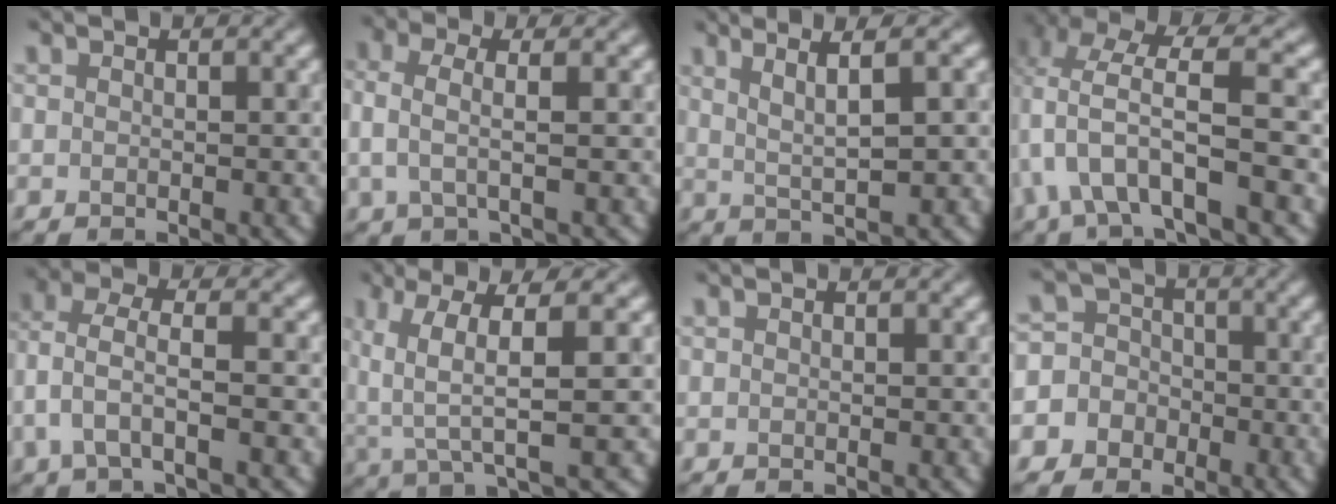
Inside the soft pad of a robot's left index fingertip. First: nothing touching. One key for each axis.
{"total": 2.6, "fx": 0.1, "fy": 1.0, "fz": 2.4, "tx": -0.056, "ty": 0.008, "tz": 0.002}
{"total": 3.8, "fx": 1.5, "fy": 0.6, "fz": 3.5, "tx": -0.060, "ty": 0.003, "tz": 0.033}
{"total": 6.6, "fx": -0.4, "fy": 2.0, "fz": 6.3, "tx": -0.124, "ty": 0.012, "tz": -0.012}
{"total": 3.4, "fx": -0.2, "fy": 1.5, "fz": 3.0, "tx": -0.075, "ty": 0.012, "tz": -0.007}
{"total": 5.6, "fx": 1.1, "fy": 1.3, "fz": 5.3, "tx": -0.112, "ty": -0.002, "tz": 0.023}
{"total": 0.0}
{"total": 7.2, "fx": -2.6, "fy": 6.6, "fz": 0.7, "tx": -0.015, "ty": 0.016, "tz": -0.075}